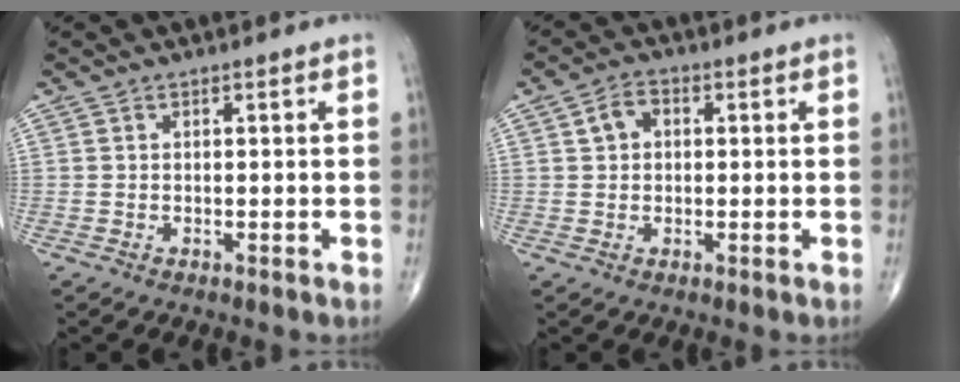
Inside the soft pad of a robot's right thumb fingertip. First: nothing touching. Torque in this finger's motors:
{"motor_torque": [-0.23, -0.17, 0.10, -0.12, -0.07]}